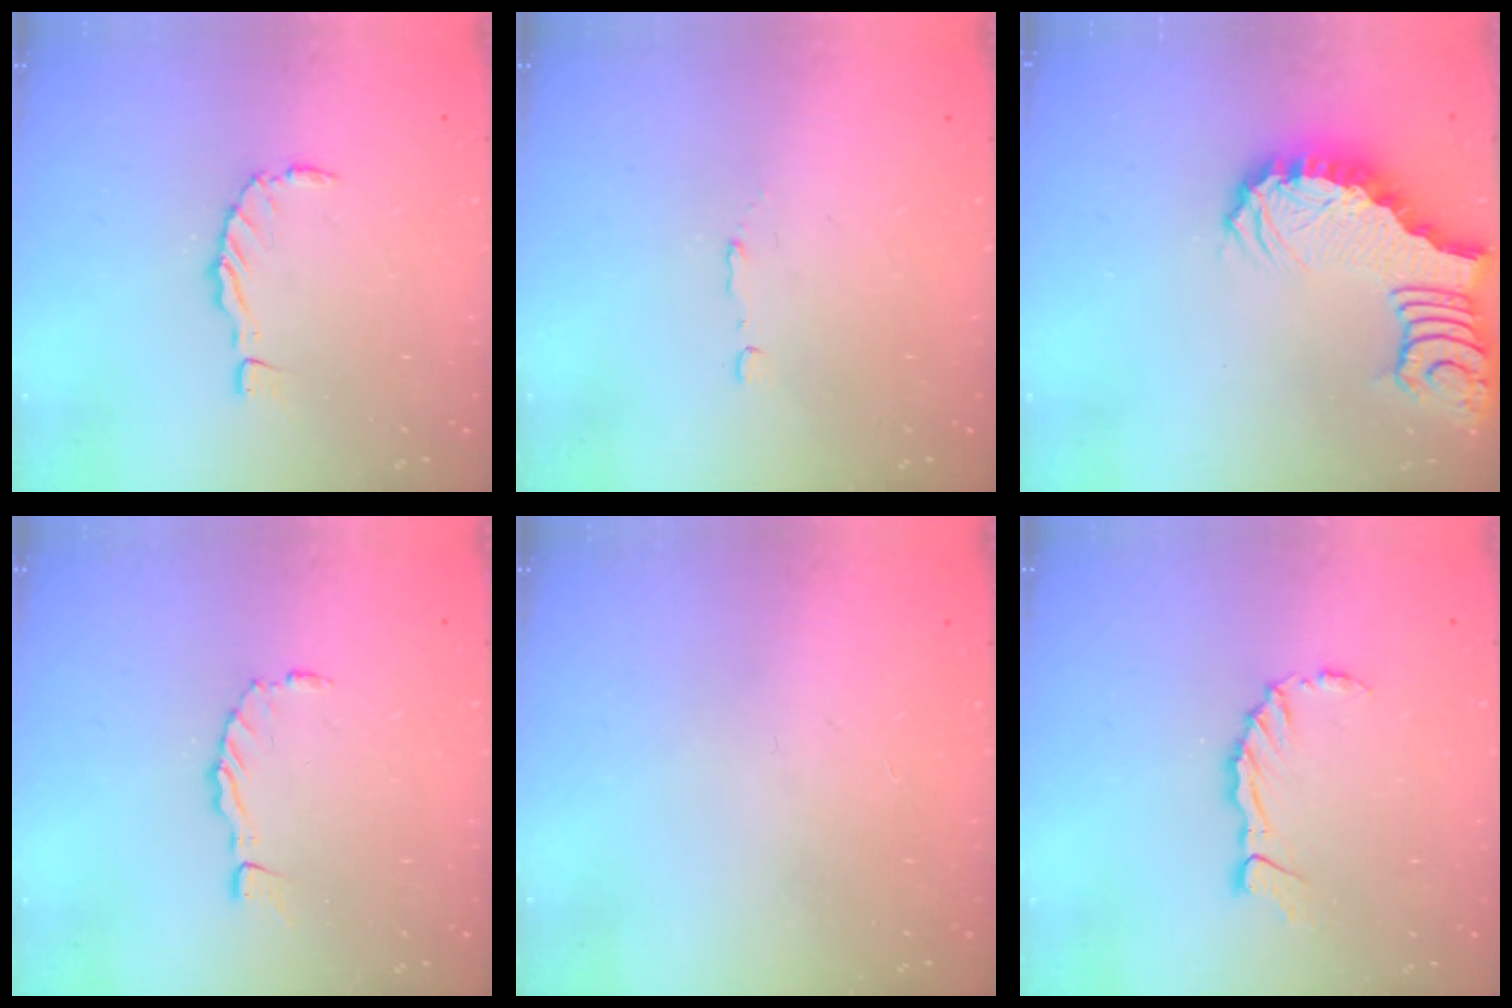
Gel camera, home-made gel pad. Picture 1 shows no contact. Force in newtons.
{"total": 2.9, "press": 2.9, "slide": 0.6}
{"total": 3.4, "press": 3.3, "slide": 0.8}
{"total": 0.8, "press": 0.8, "slide": 0.1}
{"total": 1.4, "press": 1.4, "slide": 0.1}
{"total": 3.8, "press": 3.8, "slide": 0.2}